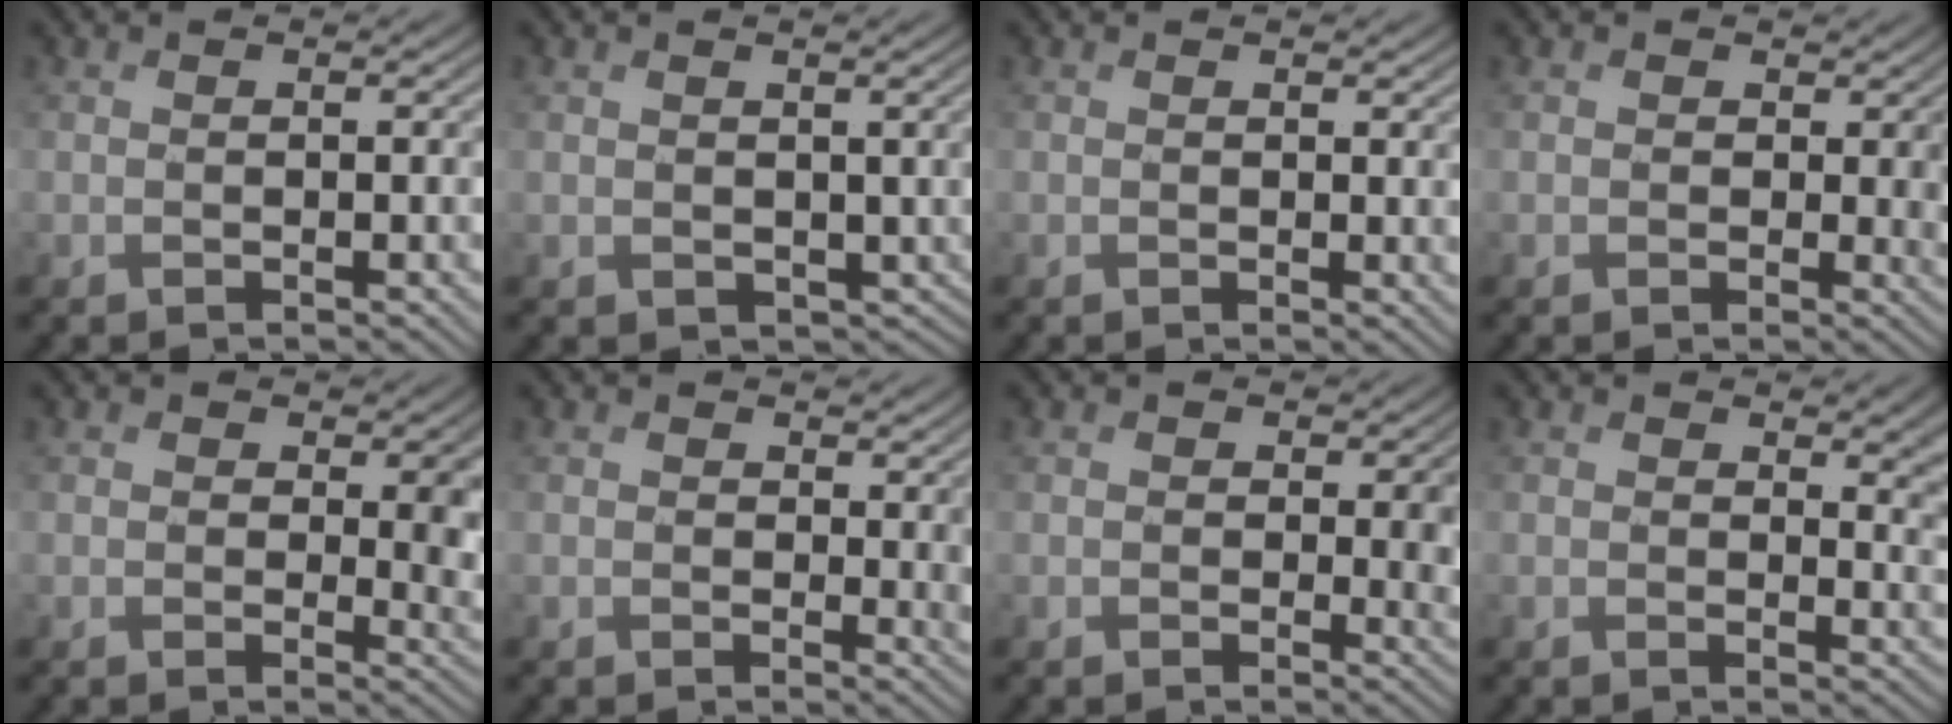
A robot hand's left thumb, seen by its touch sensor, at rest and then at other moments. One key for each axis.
{"total": 2.7, "fx": 0.8, "fy": 2.2, "fz": 1.4, "tx": -0.039, "ty": -0.014, "tz": 0.018}
{"total": 1.2, "fx": 0.7, "fy": 0.6, "fz": 0.7, "tx": -0.008, "ty": -0.005, "tz": 0.013}
{"total": 2.3, "fx": 0.6, "fy": 2.0, "fz": 1.1, "tx": -0.027, "ty": -0.009, "tz": 0.002}
{"total": 5.4, "fx": 1.2, "fy": 3.8, "fz": 3.6, "tx": -0.057, "ty": -0.014, "tz": 0.014}
{"total": 3.1, "fx": 1.3, "fy": 2.3, "fz": 1.8, "tx": -0.034, "ty": -0.012, "tz": 0.020}
{"total": 3.0, "fx": 0.6, "fy": 2.4, "fz": 1.6, "tx": -0.035, "ty": -0.012, "tz": 0.004}
{"total": 4.0, "fx": 2.0, "fy": 2.2, "fz": 2.7, "tx": -0.035, "ty": -0.012, "tz": 0.033}